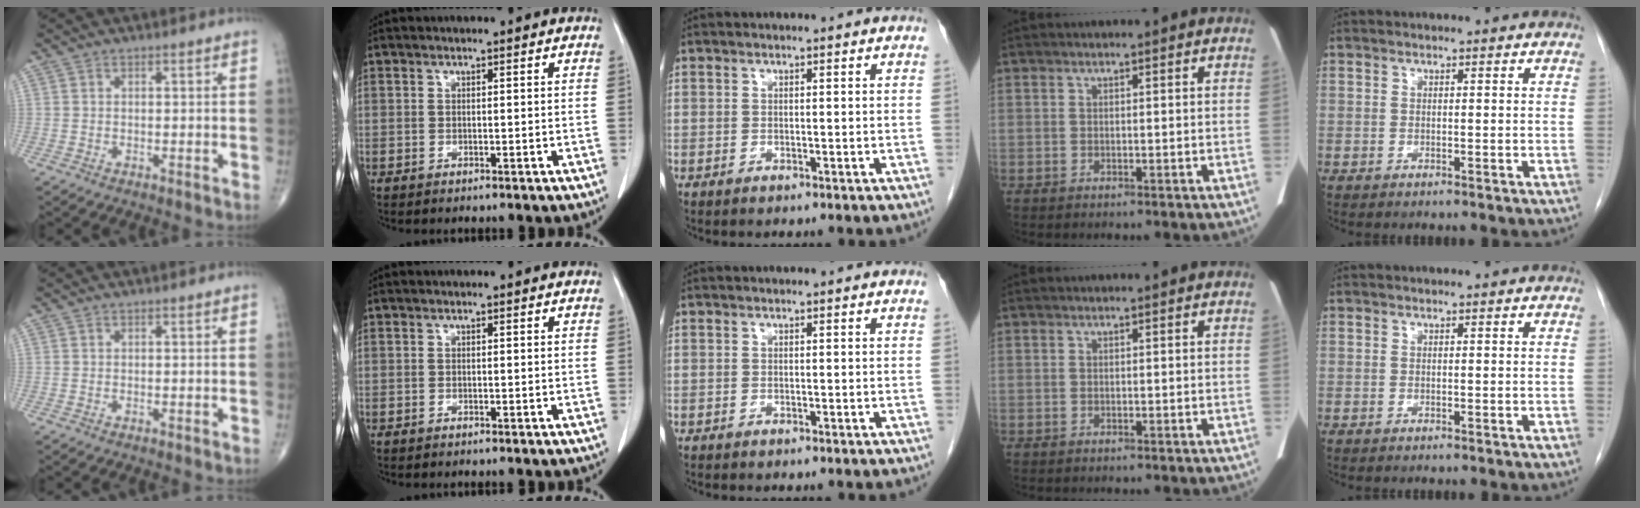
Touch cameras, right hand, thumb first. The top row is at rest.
{}